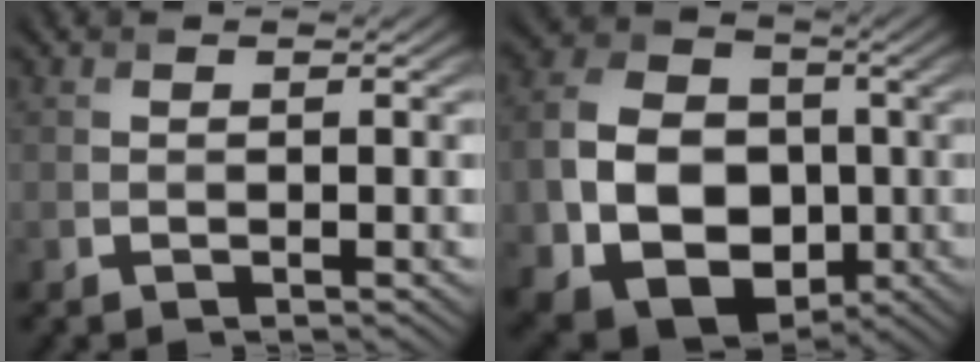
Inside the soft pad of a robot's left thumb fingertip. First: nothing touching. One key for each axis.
{"total": 13.2, "fx": -2.7, "fy": 10.0, "fz": 8.3, "tx": -0.191, "ty": -0.018, "tz": -0.051}